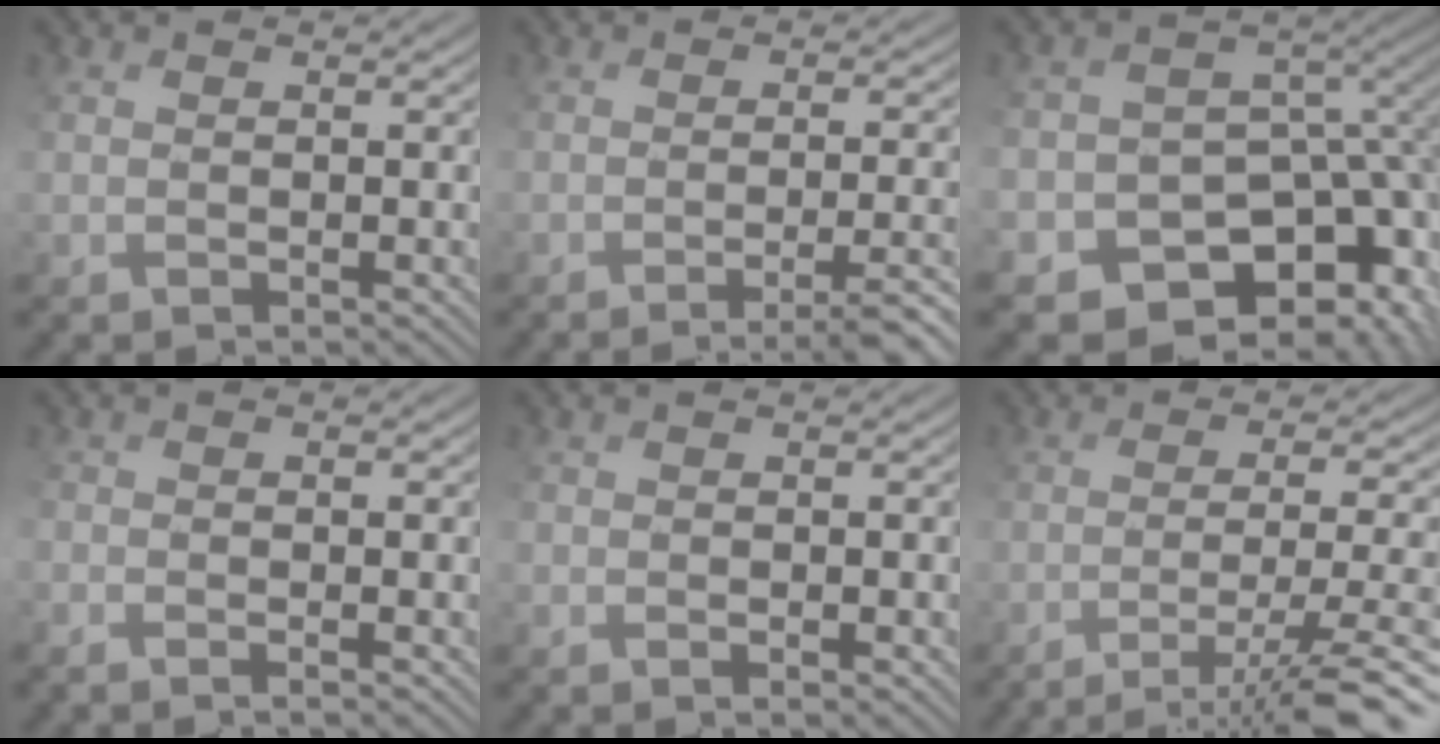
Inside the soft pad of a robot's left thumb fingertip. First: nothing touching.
{"total": 5.2, "force": [-2.7, 1.1, 4.3], "torque": [-0.060, 0.000, -0.043]}
{"total": 13.4, "force": [-7.0, 9.5, 6.4], "torque": [-0.121, -0.018, -0.090]}
{"total": 2.2, "force": [-1.6, 0.5, 1.4], "torque": [-0.029, -0.008, -0.033]}
{"total": 1.8, "force": [-0.9, 1.2, 1.0], "torque": [-0.020, -0.008, -0.014]}
{"total": 11.7, "force": [-7.4, 2.0, 8.8], "torque": [-0.137, 0.011, -0.109]}